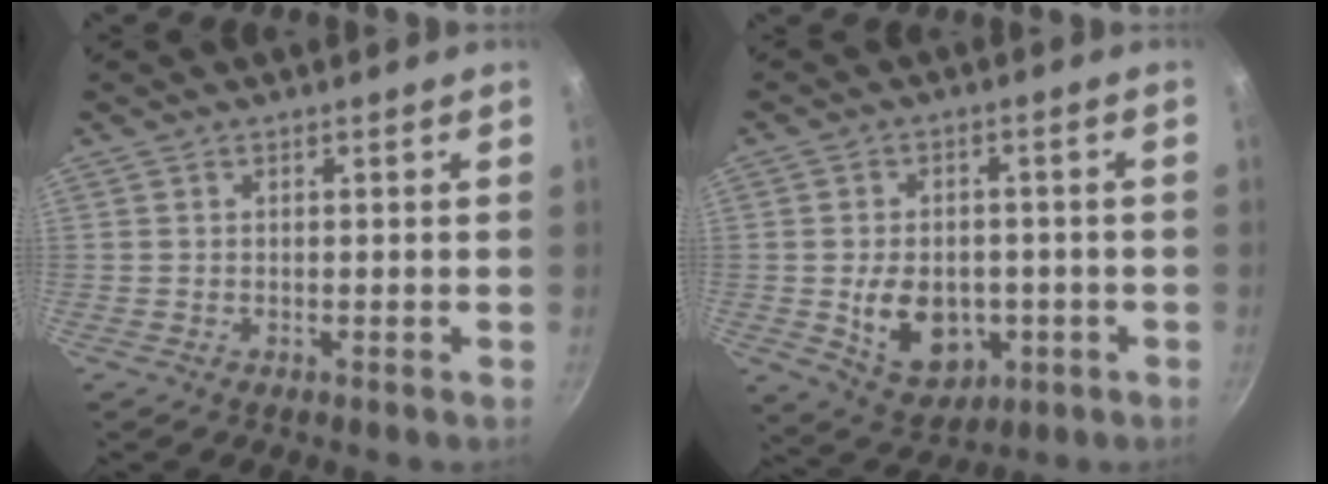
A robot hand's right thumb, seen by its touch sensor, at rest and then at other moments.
{"total": 11.9, "force": [-2.2, 8.7, 7.8], "torque": [-0.094, 0.000, -0.016]}